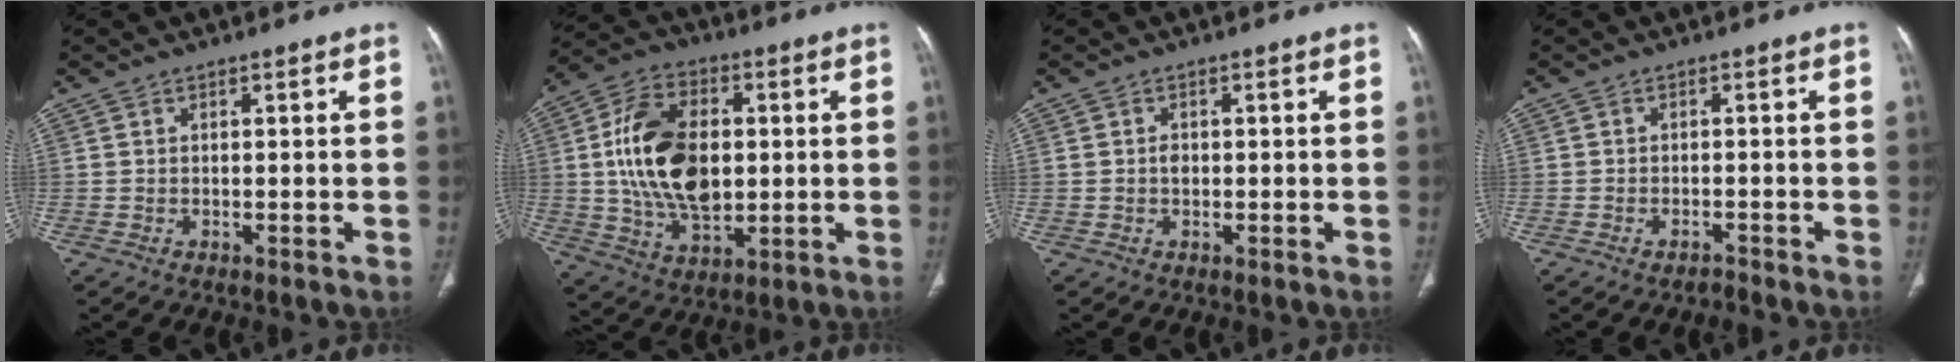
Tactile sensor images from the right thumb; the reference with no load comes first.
{"total": 18.6, "force": [1.4, 11.7, 14.3], "torque": [-0.239, 0.002, 0.031]}
{"total": 1.4, "force": [0.0, 1.0, 0.9], "torque": [-0.013, 0.002, 0.000]}
{"total": 1.1, "force": [-1.1, 0.2, 0.2], "torque": [-0.007, 0.006, -0.019]}